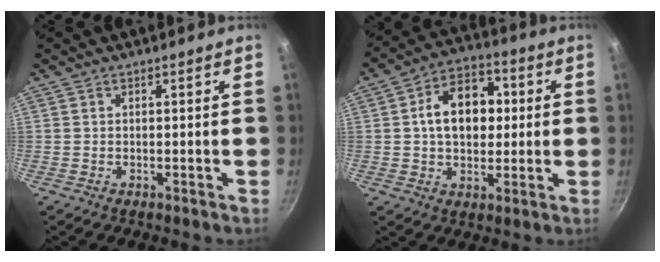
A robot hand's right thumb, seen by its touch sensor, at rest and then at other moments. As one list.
[{"total": 13.4, "force": [1.7, 9.5, 9.3], "torque": [-0.108, 0.019, 0.014]}]